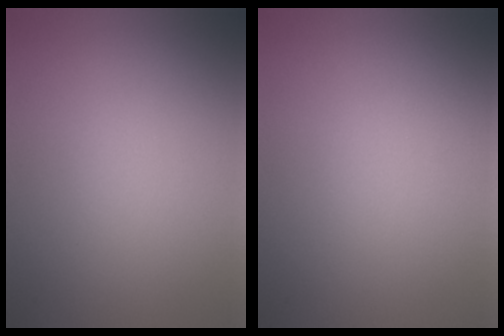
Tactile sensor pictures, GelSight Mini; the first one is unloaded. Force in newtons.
{"total": 0.0}